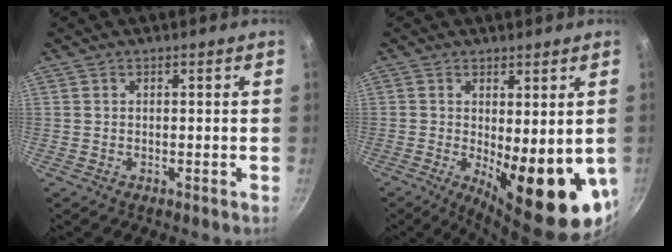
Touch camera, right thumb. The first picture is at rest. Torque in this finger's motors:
{"motor_torque": [-0.23, 1.20, 1.83, -0.47, 0.30]}